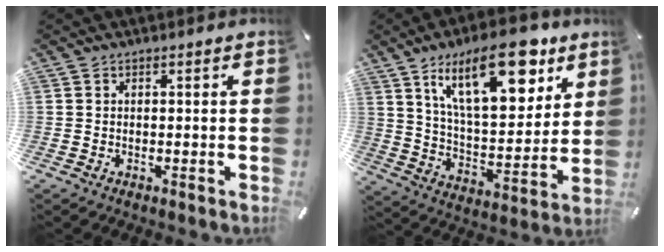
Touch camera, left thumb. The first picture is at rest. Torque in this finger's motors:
{"motor_torque": [2.91, 2.10, 1.57, -1.20, 0.52]}